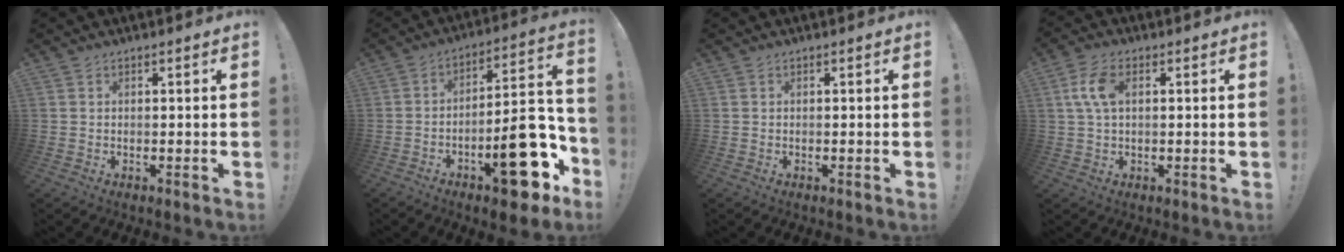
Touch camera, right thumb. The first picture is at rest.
{"total": 20.2, "force": [-9.2, 7.4, 16.3], "torque": [-0.184, 0.059, -0.137]}
{"total": 0.0}
{"total": 7.6, "force": [1.7, 4.3, 5.9], "torque": [-0.112, 0.000, 0.030]}